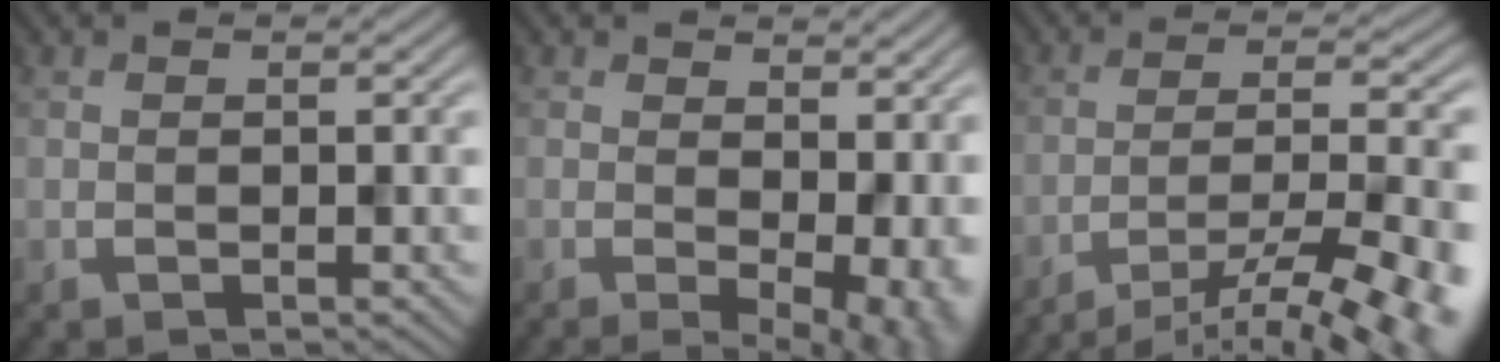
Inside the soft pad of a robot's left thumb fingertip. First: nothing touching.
{"total": 5.5, "force": [0.7, 2.7, 4.7], "torque": [-0.052, -0.008, 0.035]}
{"total": 13.3, "force": [-10.5, 2.6, 7.7], "torque": [-0.091, 0.001, -0.140]}